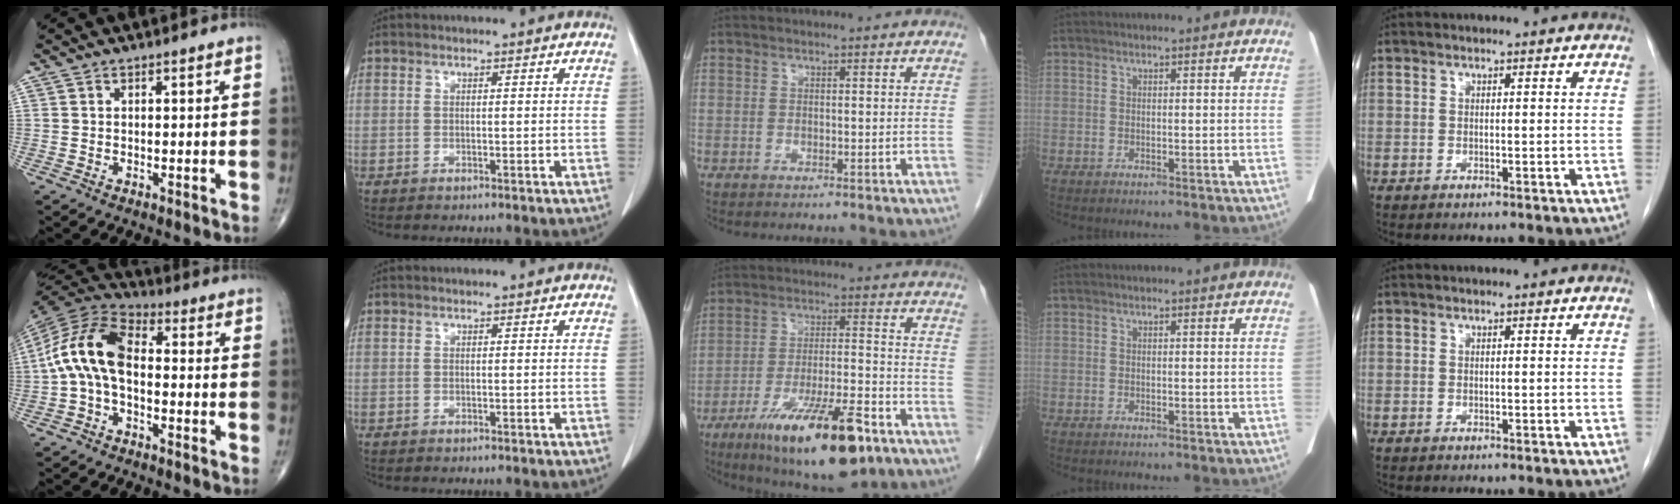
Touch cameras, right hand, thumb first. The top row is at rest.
{"thumb": {"total": 12.8, "force": [-0.7, 7.3, 10.5], "torque": [-0.204, 0.036, -0.028]}, "middle": {"total": 18.2, "force": [-11.0, 3.7, 14.0], "torque": [-0.212, -0.021, -0.179]}}